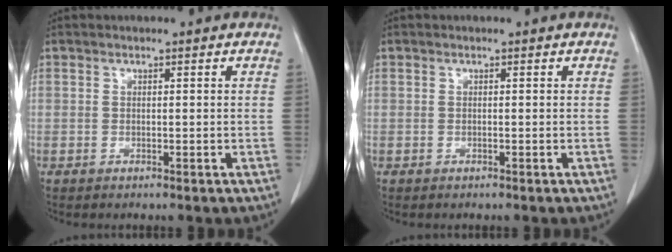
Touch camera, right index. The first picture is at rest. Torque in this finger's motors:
{"motor_torque": [0.11, 0.08, 0.00, 0.01]}